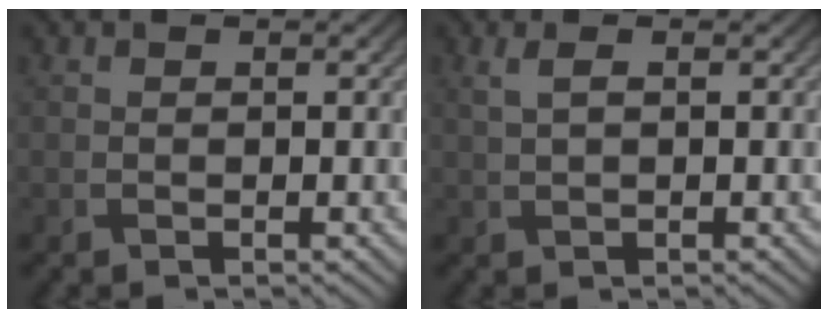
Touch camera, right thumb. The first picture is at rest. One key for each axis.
{"total": 1.8, "fx": 0.5, "fy": 0.5, "fz": 1.6, "tx": -0.045, "ty": 0.004, "tz": 0.014}